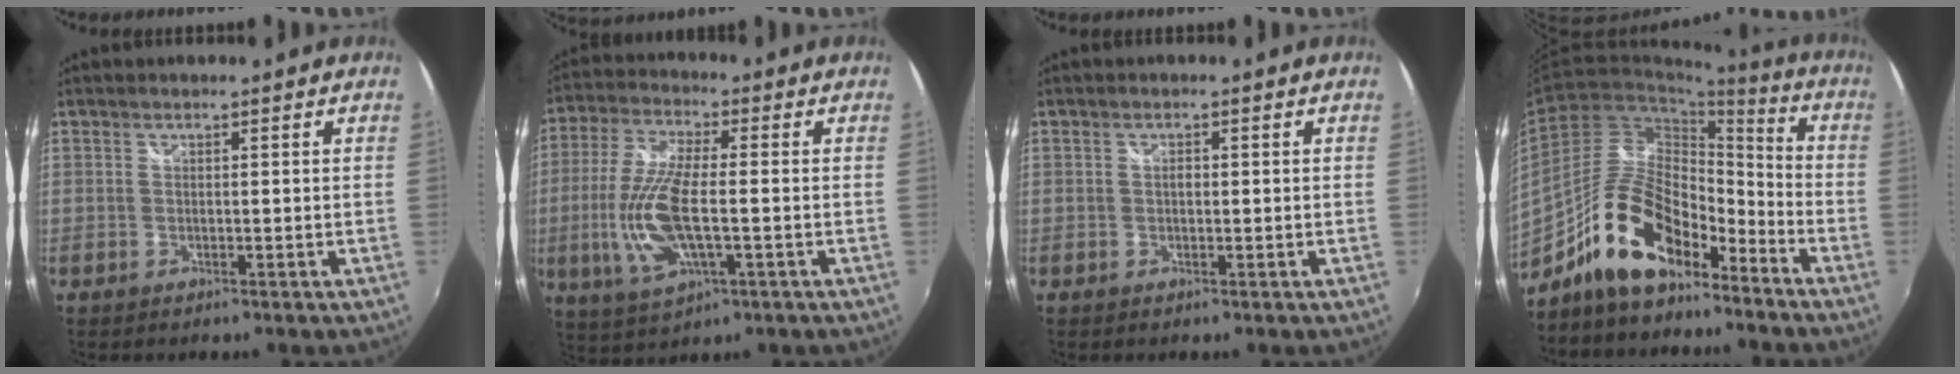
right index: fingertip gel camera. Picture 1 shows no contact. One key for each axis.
{"total": 13.9, "fx": -2.5, "fy": 4.9, "fz": 12.7, "tx": -0.274, "ty": -0.008, "tz": -0.045}
{"total": 0.9, "fx": 0.0, "fy": 0.7, "fz": 0.6, "tx": -0.010, "ty": 0.002, "tz": -0.002}
{"total": 16.2, "fx": -11.4, "fy": 7.5, "fz": 8.6, "tx": -0.168, "ty": 0.027, "tz": -0.196}